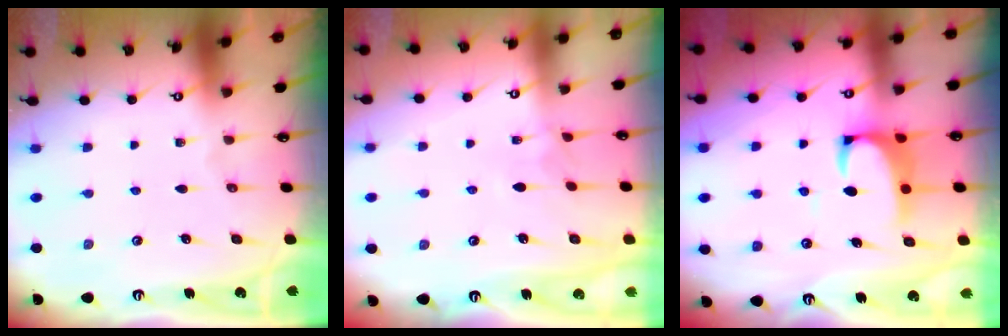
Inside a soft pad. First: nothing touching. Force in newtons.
{"total": 3.5, "press": 3.5, "slide": 0.2}
{"total": 2.2, "press": 2.0, "slide": 1.0}